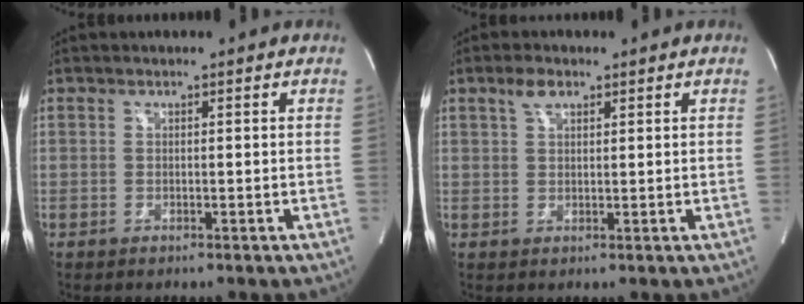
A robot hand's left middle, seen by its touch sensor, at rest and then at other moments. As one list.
[{"total": 2.7, "force": [1.7, 1.2, 1.7], "torque": [-0.039, 0.009, 0.035]}]